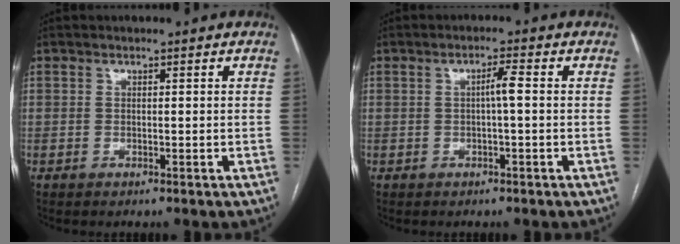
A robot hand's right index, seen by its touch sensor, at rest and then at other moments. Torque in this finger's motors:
{"motor_torque": [0.20, -0.03, 0.06, 0.06]}